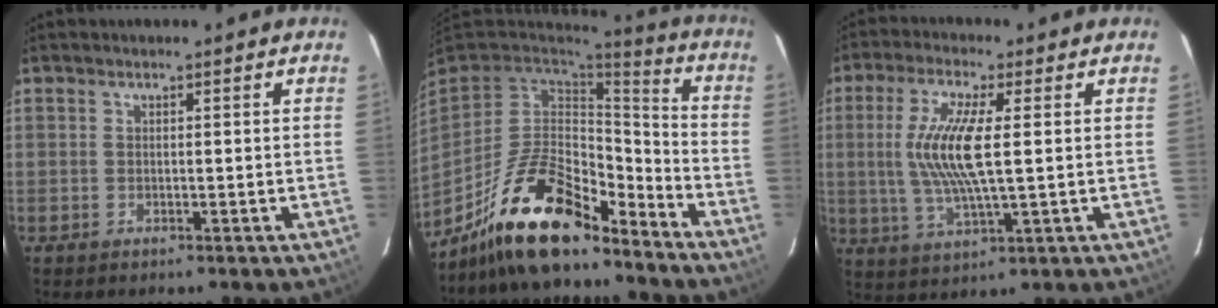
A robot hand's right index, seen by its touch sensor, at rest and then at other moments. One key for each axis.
{"total": 18.6, "fx": -13.9, "fy": 6.2, "fz": 10.6, "tx": -0.221, "ty": -0.002, "tz": -0.249}
{"total": 11.3, "fx": 1.1, "fy": 2.3, "fz": 11.0, "tx": -0.220, "ty": -0.003, "tz": 0.024}